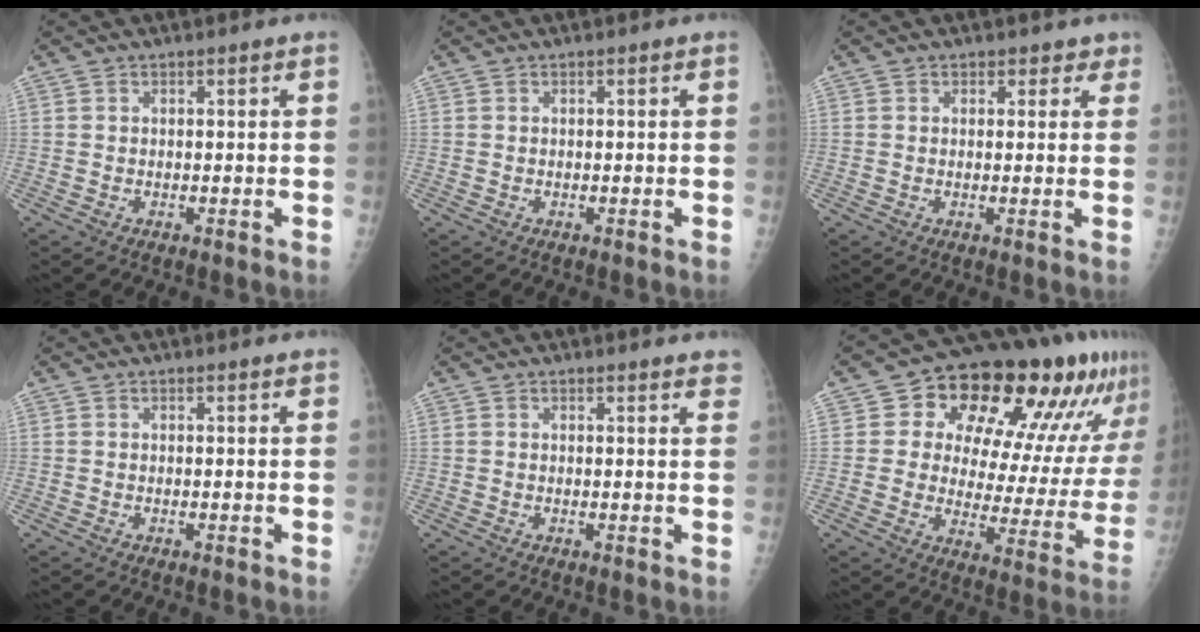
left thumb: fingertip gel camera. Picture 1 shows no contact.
{"total": 0.0}
{"total": 2.2, "force": [1.4, 1.6, 0.2], "torque": [0.028, -0.005, 0.010]}
{"total": 1.3, "force": [1.2, 0.0, 0.2], "torque": [-0.003, -0.006, 0.014]}
{"total": 4.7, "force": [4.4, 0.9, 1.3], "torque": [0.001, -0.018, 0.035]}
{"total": 24.5, "force": [13.4, 12.2, 16.6], "torque": [-0.189, -0.020, 0.186]}